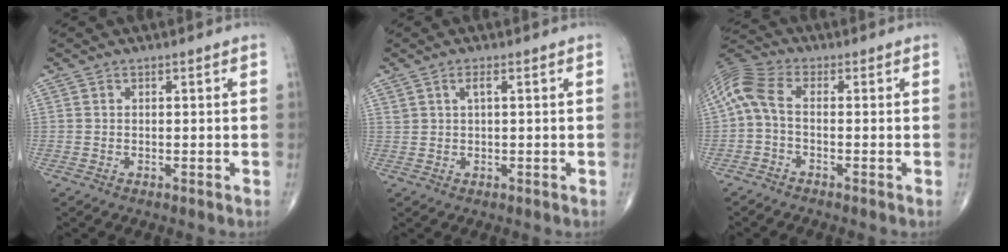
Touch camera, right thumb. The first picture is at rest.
{"total": 1.6, "force": [0.7, 0.5, 1.4], "torque": [-0.032, 0.004, 0.015]}
{"total": 7.2, "force": [-0.8, 3.5, 6.3], "torque": [-0.148, 0.026, -0.027]}